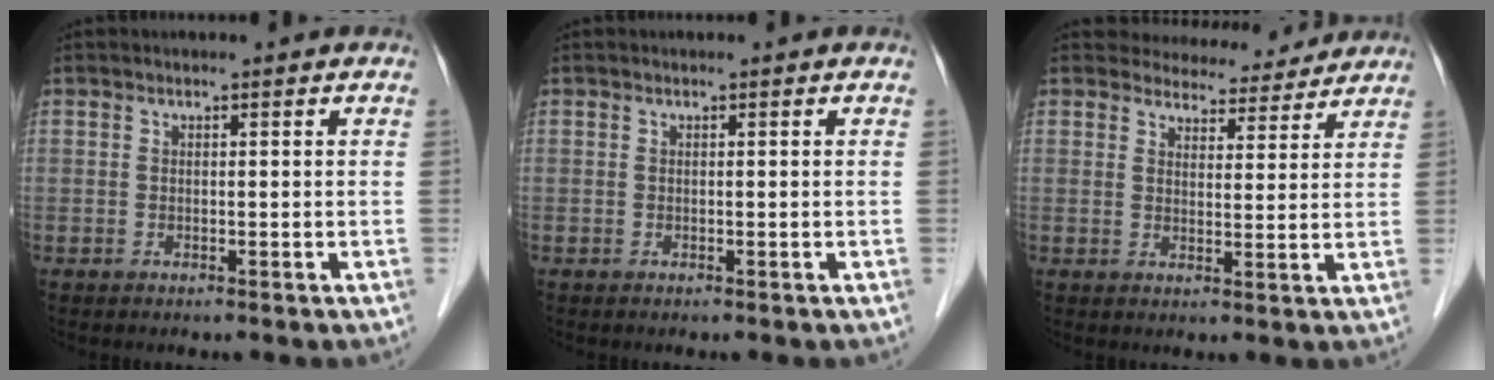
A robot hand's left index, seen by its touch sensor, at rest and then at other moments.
{"total": 0.0}
{"total": 8.3, "force": [7.9, 2.5, 0.6], "torque": [0.007, 0.001, 0.089]}